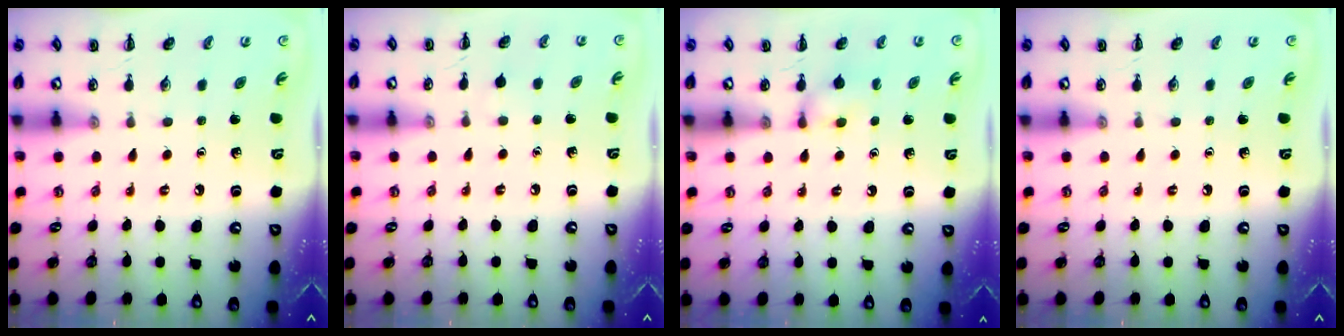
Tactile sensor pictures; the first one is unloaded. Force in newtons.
{"total": 2.2, "press": 1.9, "slide": 0.9}
{"total": 5.9, "press": 5.6, "slide": 1.6}
{"total": 0.0}